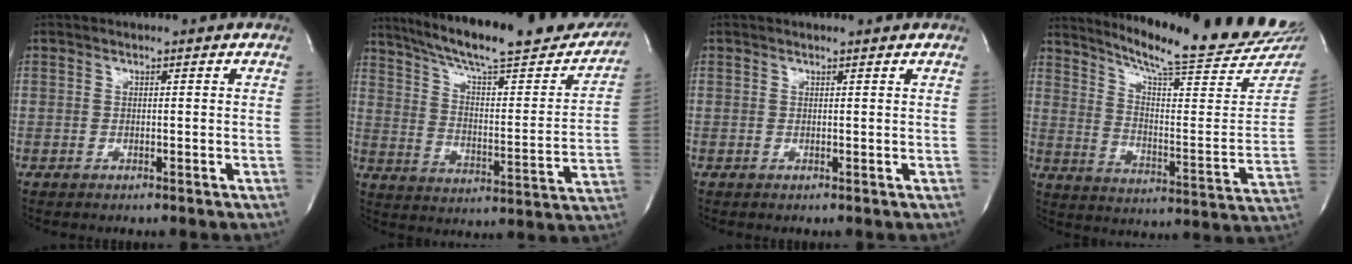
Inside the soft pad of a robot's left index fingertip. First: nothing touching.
{"total": 26.8, "force": [23.1, 4.1, 12.9], "torque": [-0.202, -0.039, 0.312]}
{"total": 1.9, "force": [1.9, 0.1, 0.2], "torque": [-0.010, 0.004, 0.018]}
{"total": 24.1, "force": [21.8, 0.8, 10.4], "torque": [-0.160, -0.093, 0.287]}